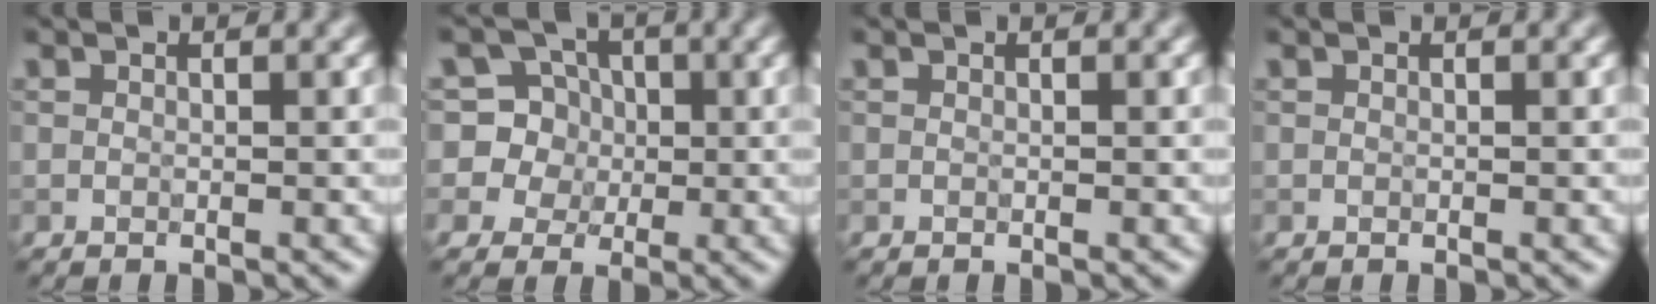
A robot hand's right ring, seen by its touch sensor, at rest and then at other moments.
{"total": 9.0, "force": [2.4, 8.4, 2.4], "torque": [-0.070, 0.044, 0.028]}
{"total": 0.0}
{"total": 0.0}